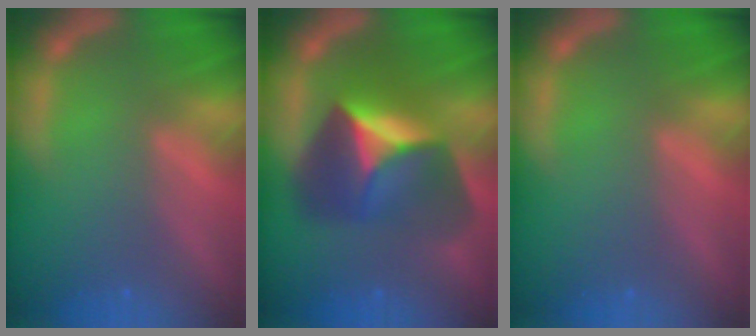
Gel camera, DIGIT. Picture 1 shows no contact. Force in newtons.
{"total": 9.0}
{"total": 0.0}